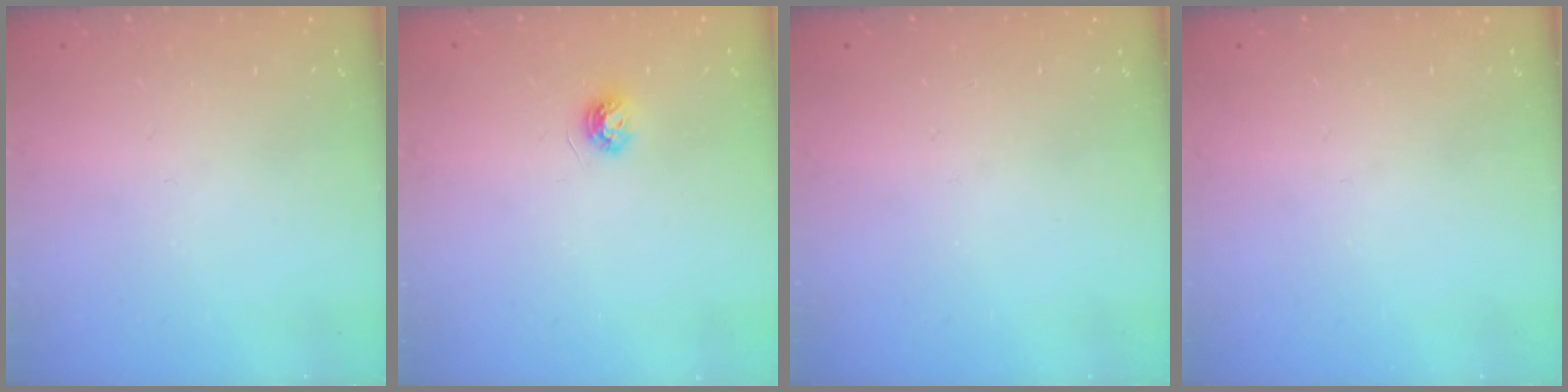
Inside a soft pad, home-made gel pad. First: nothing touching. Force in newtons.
{"total": 4.5, "press": 4.5, "slide": 0.7}
{"total": 0.0}
{"total": 0.0}